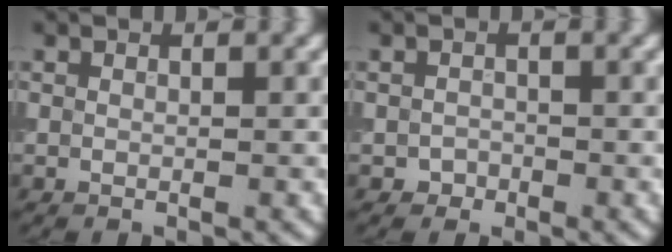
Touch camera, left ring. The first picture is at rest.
{"total": 0.8, "force": [-0.6, 0.6, -0.2], "torque": [0.008, 0.001, -0.011]}